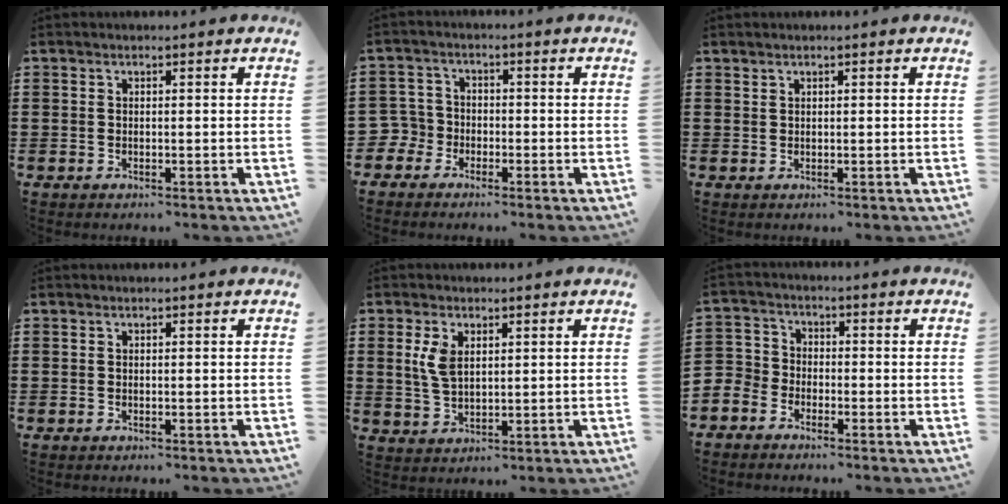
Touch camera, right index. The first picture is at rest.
{"total": 3.6, "force": [-2.2, 2.8, 0.3], "torque": [-0.043, -0.003, -0.056]}
{"total": 0.7, "force": [0.6, 0.4, 0.0], "torque": [-0.002, 0.002, 0.011]}
{"total": 0.0}
{"total": 4.5, "force": [1.5, 2.5, 3.4], "torque": [-0.082, 0.006, 0.024]}
{"total": 3.5, "force": [-2.8, 2.0, -0.2], "torque": [-0.025, 0.001, -0.069]}